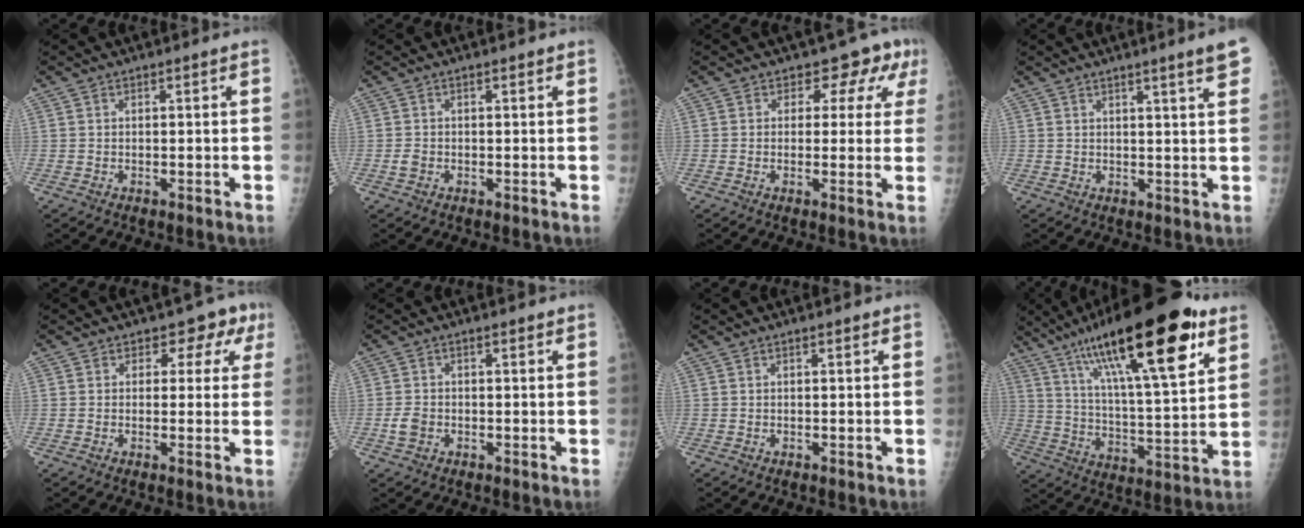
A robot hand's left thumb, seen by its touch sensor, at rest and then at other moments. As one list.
[{"total": 1.3, "force": [-0.1, 1.0, 0.8], "torque": [-0.009, 0.000, -0.001]}, {"total": 6.1, "force": [3.1, 4.4, 2.8], "torque": [0.005, -0.009, 0.022]}, {"total": 5.4, "force": [3.3, -0.1, 4.2], "torque": [-0.049, -0.014, 0.044]}, {"total": 5.1, "force": [2.3, 3.9, 2.4], "torque": [0.015, -0.003, 0.016]}, {"total": 2.4, "force": [-0.6, 1.8, 1.5], "torque": [-0.024, 0.001, -0.010]}, {"total": 0.0}, {"total": 27.0, "force": [14.9, 6.7, 21.6], "torque": [-0.340, -0.033, 0.245]}]